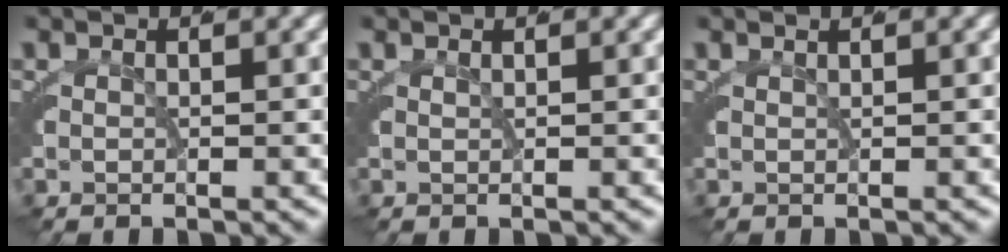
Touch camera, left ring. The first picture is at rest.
{"total": 0.8, "force": [0.5, -0.5, 0.2], "torque": [0.004, 0.008, 0.007]}
{"total": 1.0, "force": [0.8, -0.5, 0.3], "torque": [0.004, 0.009, 0.012]}